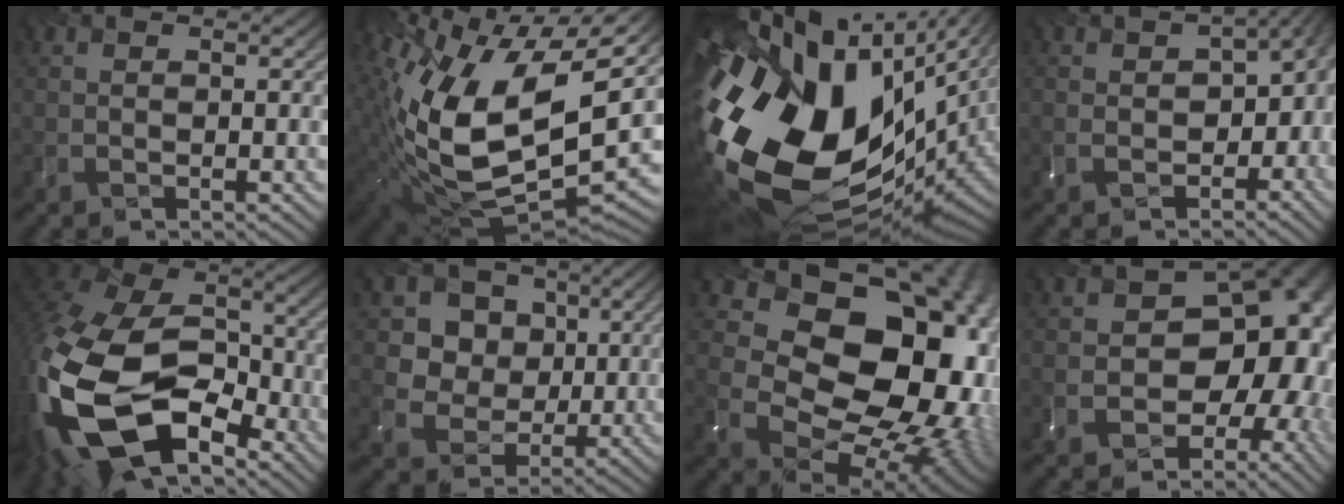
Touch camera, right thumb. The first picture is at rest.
{"total": 16.2, "force": [0.0, 9.0, 13.5], "torque": [-0.296, -0.052, 0.046]}
{"total": 20.0, "force": [-1.5, 12.1, 15.9], "torque": [-0.321, -0.056, 0.004]}
{"total": 9.4, "force": [-2.0, 6.0, 6.8], "torque": [-0.118, -0.026, 0.003]}
{"total": 20.8, "force": [-11.0, 12.5, 12.5], "torque": [-0.334, -0.086, -0.144]}
{"total": 6.4, "force": [1.4, 6.2, 1.0], "torque": [-0.068, -0.026, 0.060]}
{"total": 18.6, "force": [2.6, 14.5, 11.3], "torque": [-0.181, -0.017, 0.091]}
{"total": 15.7, "force": [-3.0, 12.0, 9.7], "torque": [-0.118, -0.052, -0.007]}